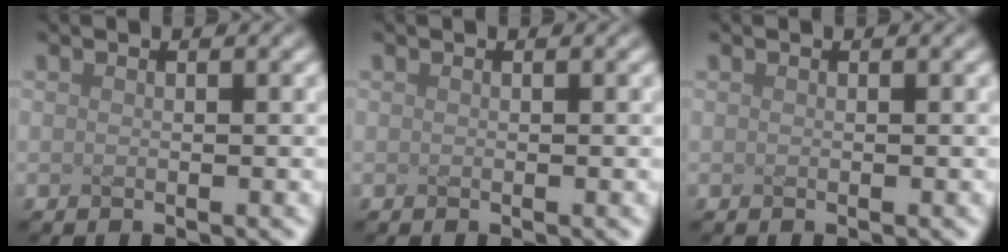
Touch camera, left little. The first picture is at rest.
{"total": 0.0}
{"total": 0.0}